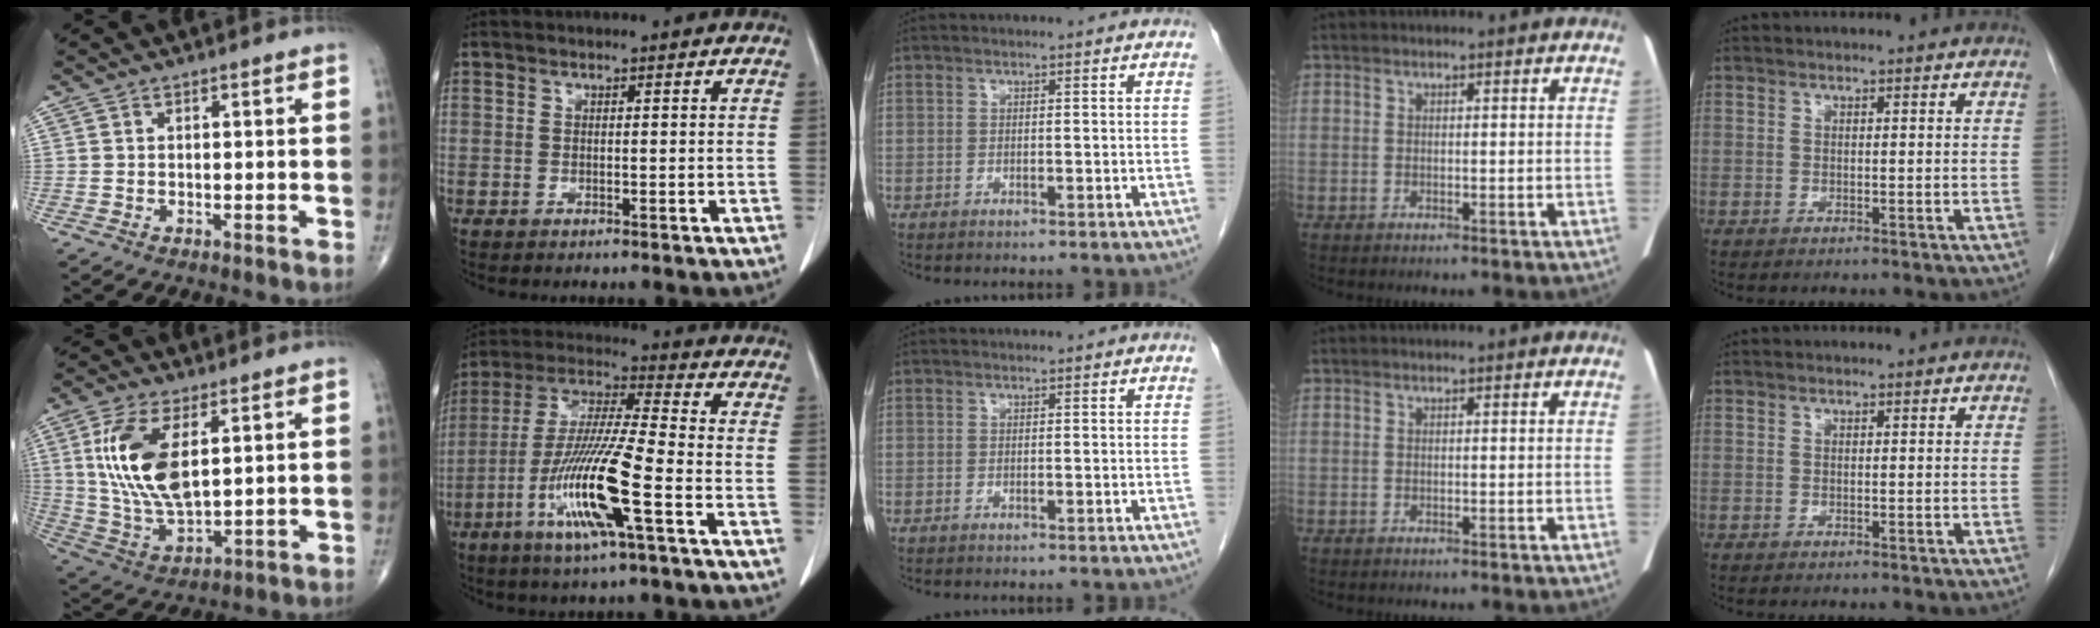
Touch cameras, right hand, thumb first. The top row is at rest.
{"thumb": {"total": 15.6, "force": [4.1, 7.3, 13.1], "torque": [-0.264, -0.018, 0.089]}, "index": {"total": 15.0, "force": [-5.6, 0.2, 13.9], "torque": [-0.285, -0.016, -0.111]}}